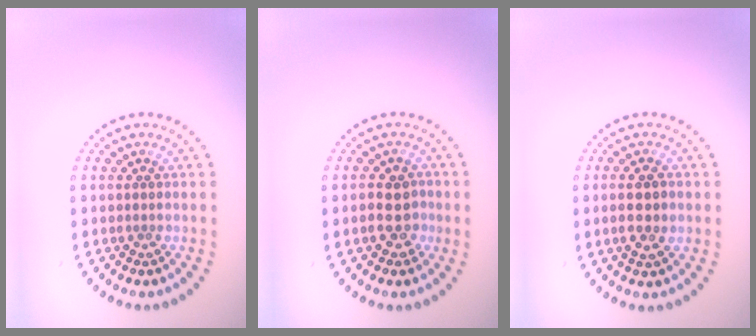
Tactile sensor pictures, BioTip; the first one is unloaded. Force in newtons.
{"total": 2.8, "press": 2.7, "slide": 0.7}
{"total": 2.7, "press": 2.6, "slide": 0.6}